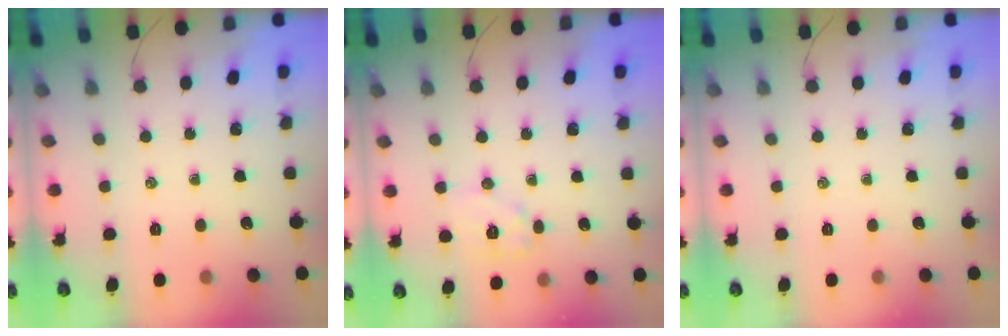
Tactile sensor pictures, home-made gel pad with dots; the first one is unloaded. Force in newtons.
{"total": 7.9, "press": 7.9, "slide": 0.3}
{"total": 0.0}